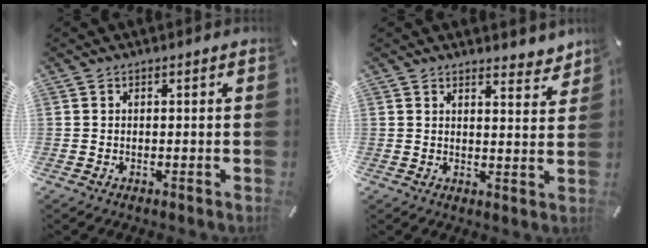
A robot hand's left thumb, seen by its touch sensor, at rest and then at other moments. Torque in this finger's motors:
{"motor_torque": [0.02, -0.04, 0.08, 0.10, -0.04]}